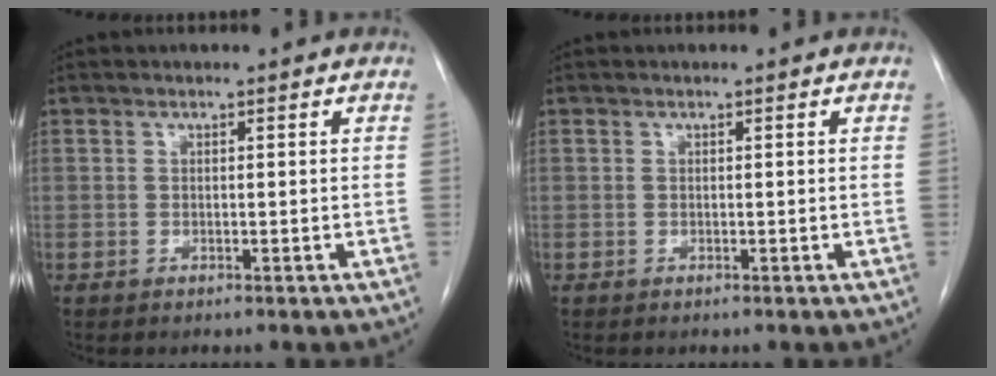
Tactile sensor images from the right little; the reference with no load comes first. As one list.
[{"total": 0.0}]